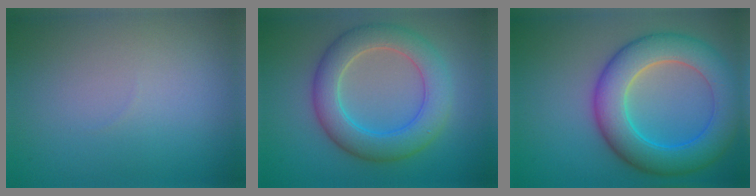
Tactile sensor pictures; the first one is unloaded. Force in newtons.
{"total": 6.3, "press": 6.3, "slide": 0.5}
{"total": 8.2, "press": 8.1, "slide": 0.1}